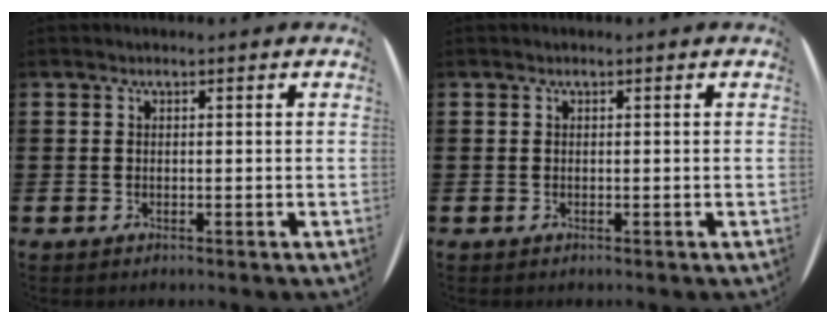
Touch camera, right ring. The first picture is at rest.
{"total": 0.0}